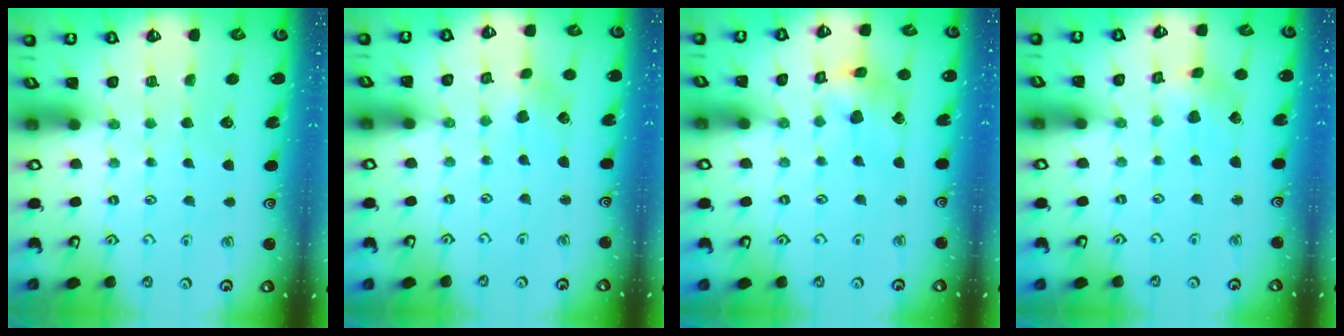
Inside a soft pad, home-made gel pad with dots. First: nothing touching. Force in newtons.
{"total": 2.7, "press": 2.6, "slide": 0.4}
{"total": 9.4, "press": 9.4, "slide": 1.1}
{"total": 3.2, "press": 3.2, "slide": 0.3}